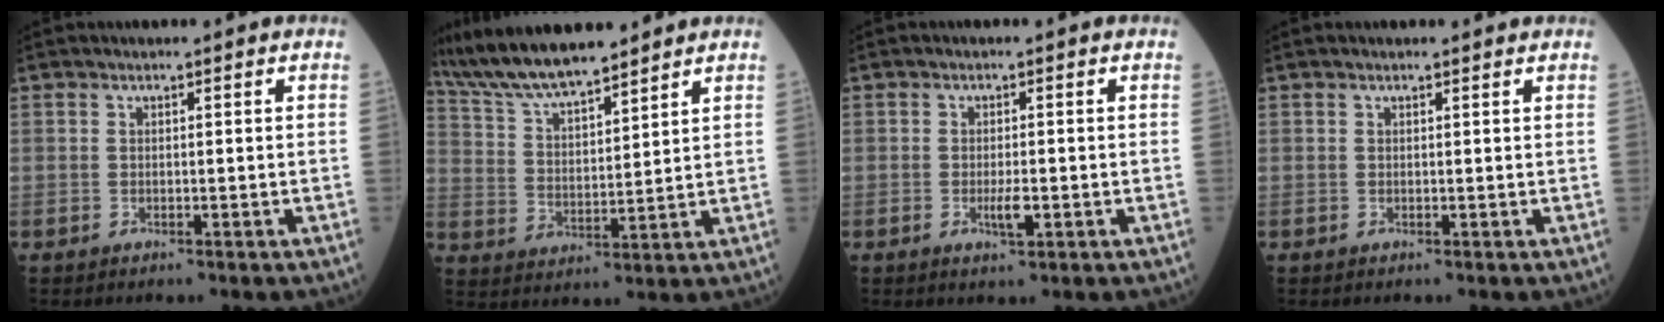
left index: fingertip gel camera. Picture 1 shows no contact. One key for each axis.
{"total": 12.1, "fx": 10.9, "fy": 1.9, "fz": 5.1, "tx": -0.104, "ty": 0.011, "tz": 0.206}
{"total": 2.4, "fx": -0.8, "fy": 0.5, "fz": 2.2, "tx": -0.044, "ty": -0.002, "tz": -0.010}
{"total": 1.5, "fx": 1.4, "fy": 0.3, "fz": 0.4, "tx": -0.009, "ty": 0.010, "tz": 0.014}